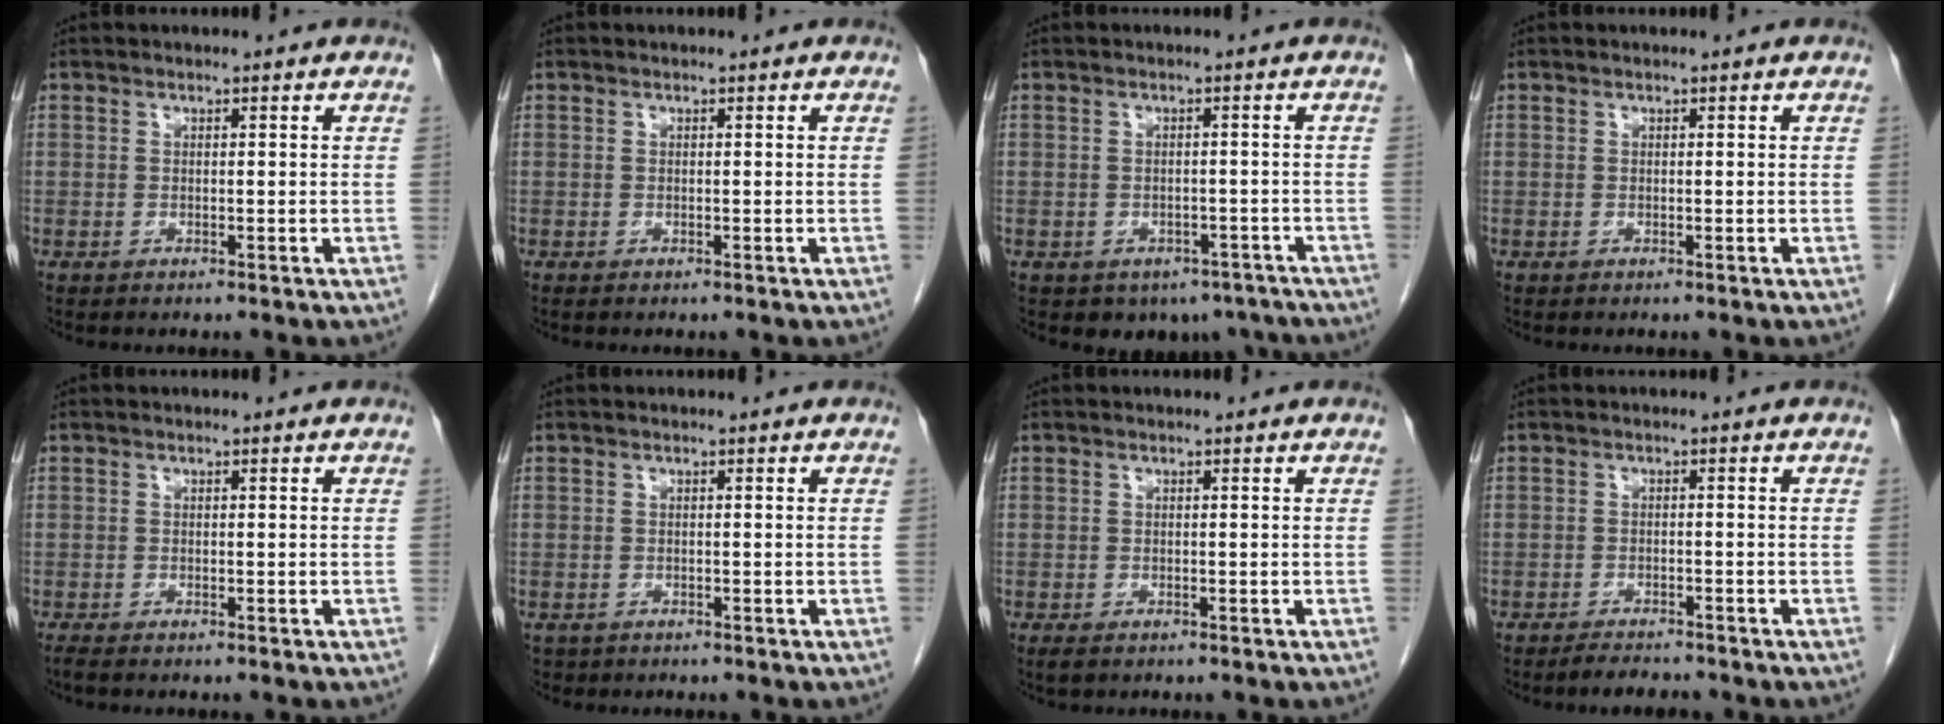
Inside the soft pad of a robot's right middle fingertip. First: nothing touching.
{"total": 0.0}
{"total": 6.8, "force": [-5.1, 4.2, 1.4], "torque": [-0.002, 0.008, -0.058]}
{"total": 0.0}
{"total": 0.9, "force": [-0.8, 0.0, 0.5], "torque": [-0.013, -0.004, -0.015]}
{"total": 1.0, "force": [-0.7, 0.8, 0.1], "torque": [-0.014, 0.001, -0.007]}
{"total": 1.5, "force": [-1.0, 0.7, 0.8], "torque": [-0.016, -0.003, -0.010]}
{"total": 3.1, "force": [-2.9, 0.7, 1.1], "torque": [-0.022, -0.007, -0.045]}